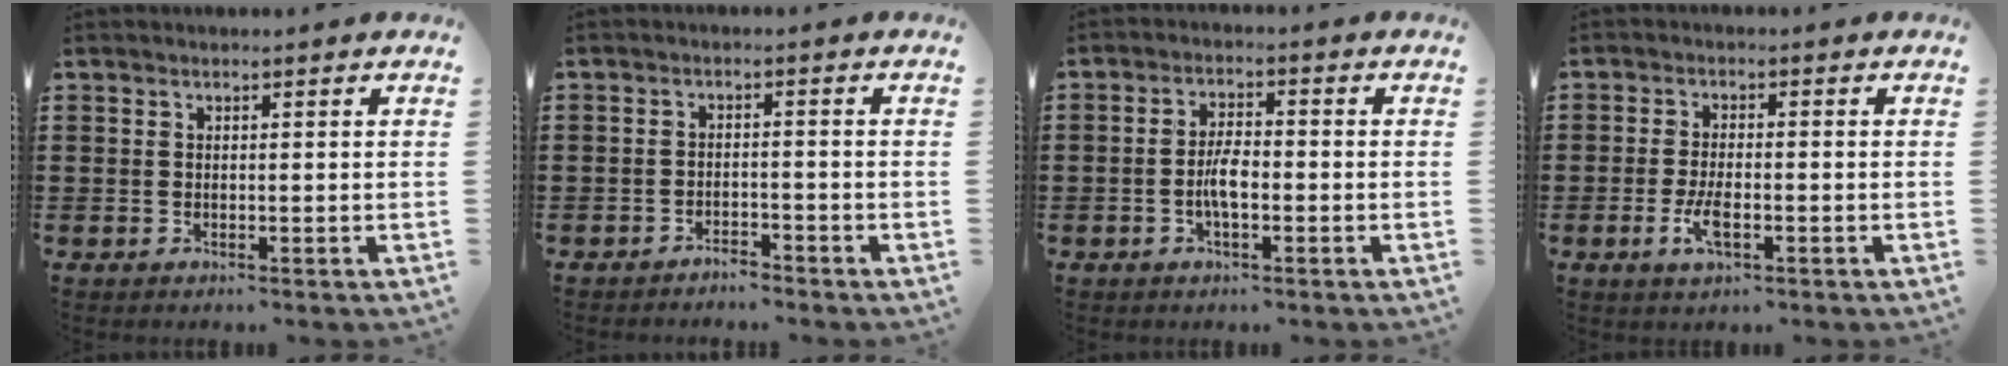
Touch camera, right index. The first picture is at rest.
{"total": 2.1, "force": [-2.0, 0.2, 0.0], "torque": [-0.008, 0.003, -0.044]}
{"total": 4.3, "force": [-1.0, 1.5, 3.9], "torque": [-0.084, 0.001, -0.022]}
{"total": 4.0, "force": [-1.3, 1.4, 3.4], "torque": [-0.071, -0.001, -0.027]}